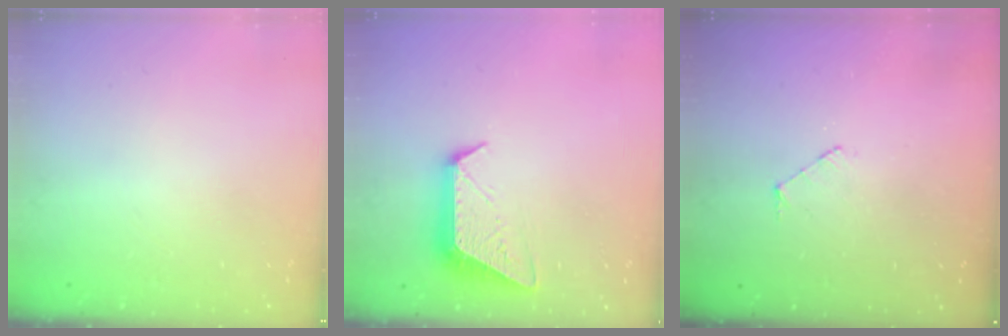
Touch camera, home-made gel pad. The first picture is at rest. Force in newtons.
{"total": 10.8, "press": 10.8, "slide": 0.6}
{"total": 3.8, "press": 3.8, "slide": 0.4}